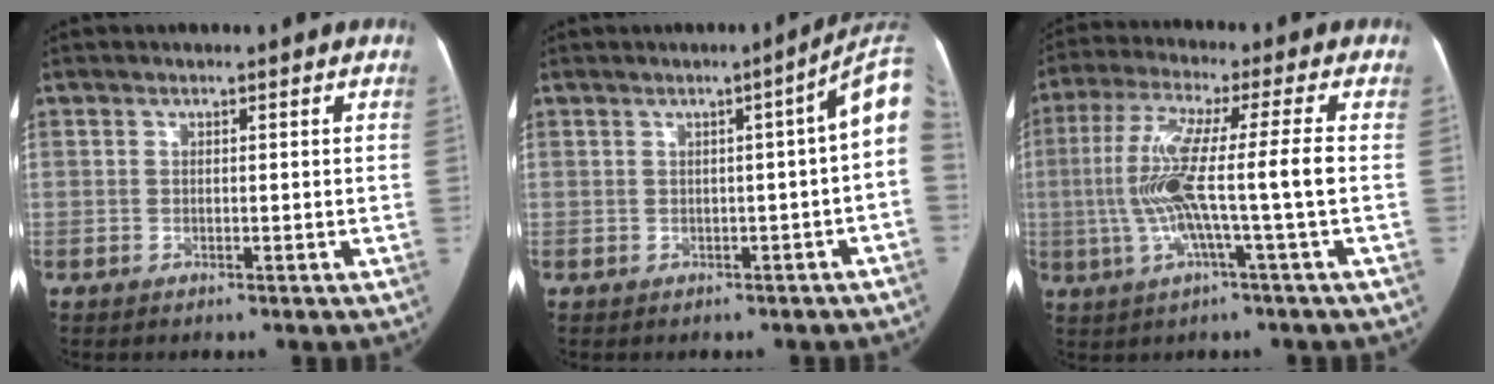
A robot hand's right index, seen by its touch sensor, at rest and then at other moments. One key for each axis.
{"total": 6.8, "fx": 1.1, "fy": 0.0, "fz": 6.7, "tx": -0.068, "ty": 0.021, "tz": 0.002}
{"total": 11.9, "fx": -1.3, "fy": -1.1, "fz": 11.8, "tx": -0.235, "ty": 0.010, "tz": -0.029}